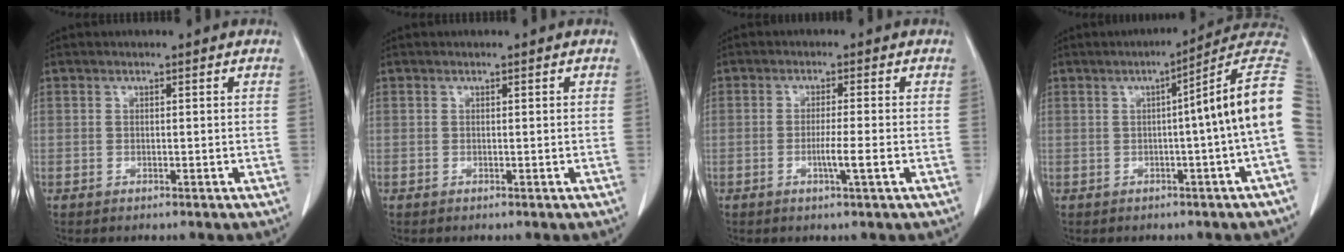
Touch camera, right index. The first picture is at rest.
{"total": 0.0}
{"total": 3.3, "force": [-1.1, -0.4, 3.1], "torque": [-0.054, -0.005, -0.019]}
{"total": 11.1, "force": [0.7, -1.7, 10.9], "torque": [-0.132, 0.024, -0.001]}